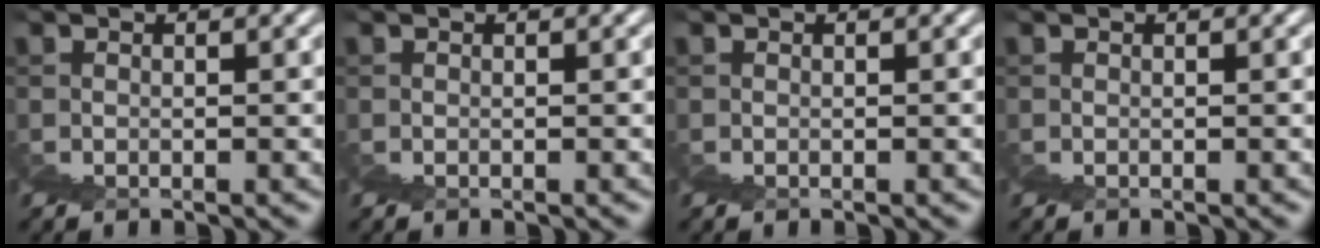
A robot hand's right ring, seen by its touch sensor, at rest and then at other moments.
{"total": 0.0}
{"total": 0.0}
{"total": 0.0}